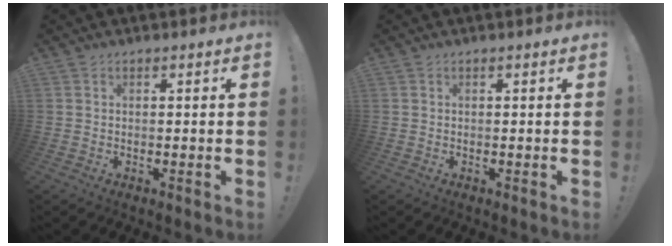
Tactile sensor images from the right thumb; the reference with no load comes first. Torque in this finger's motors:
{"motor_torque": [0.00, 0.04, -0.22, 0.05, 0.02]}